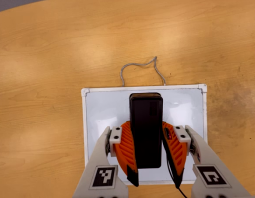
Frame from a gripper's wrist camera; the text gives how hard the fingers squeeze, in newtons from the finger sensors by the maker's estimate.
{"total": 6.6, "left": 5.7, "right": 7.5}